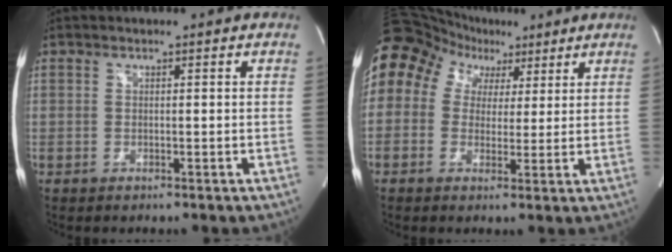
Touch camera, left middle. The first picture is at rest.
{"total": 14.4, "force": [7.1, 11.4, 5.2], "torque": [-0.112, 0.085, 0.125]}